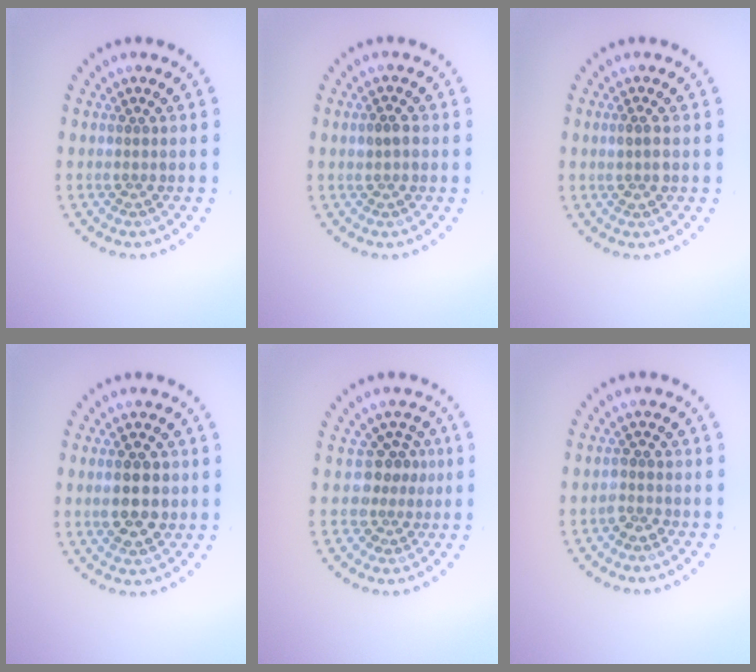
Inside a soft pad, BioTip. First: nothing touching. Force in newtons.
{"total": 1.5, "press": 1.5, "slide": 0.1}
{"total": 1.4, "press": 1.3, "slide": 0.4}
{"total": 4.5, "press": 4.5, "slide": 0.3}
{"total": 2.7, "press": 2.0, "slide": 1.8}
{"total": 1.4, "press": 1.3, "slide": 0.6}